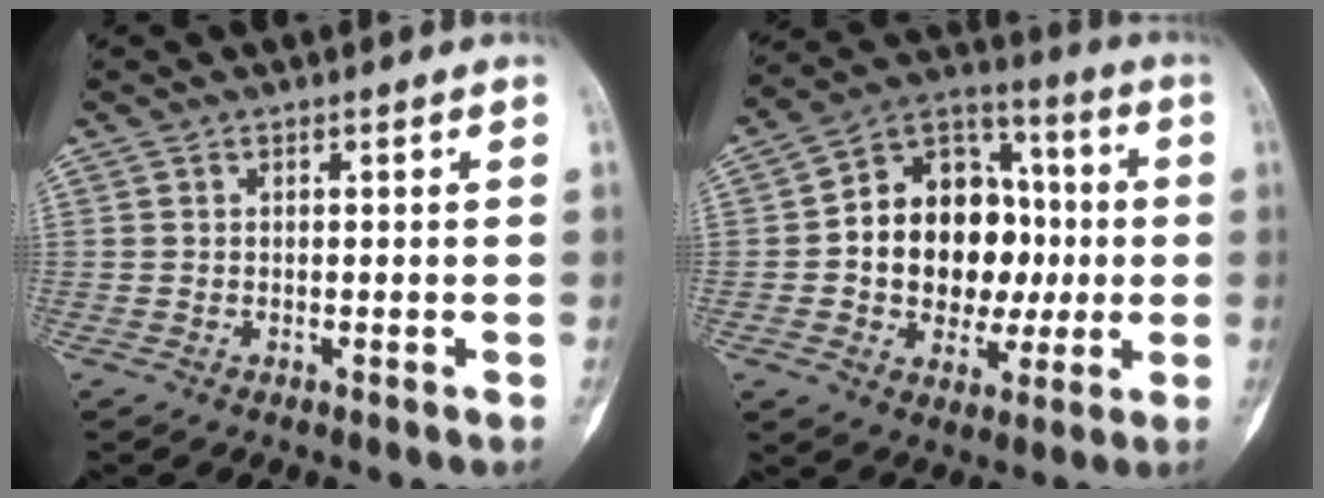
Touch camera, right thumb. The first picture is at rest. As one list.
[{"total": 18.8, "force": [-0.3, 14.3, 12.2], "torque": [-0.128, 0.035, -0.001]}]